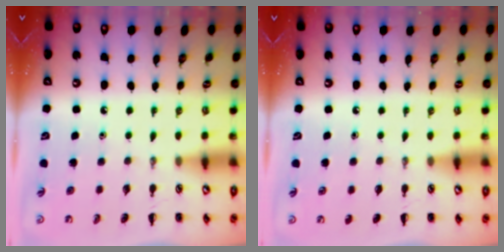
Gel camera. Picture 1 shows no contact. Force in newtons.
{"total": 0.0}